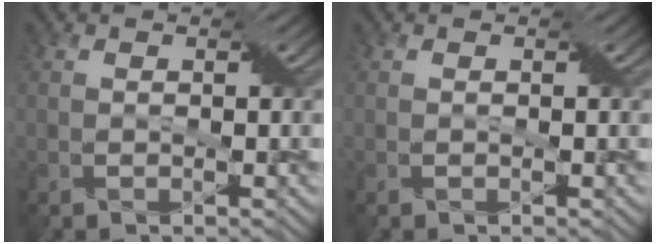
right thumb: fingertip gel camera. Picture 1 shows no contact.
{"total": 0.0}